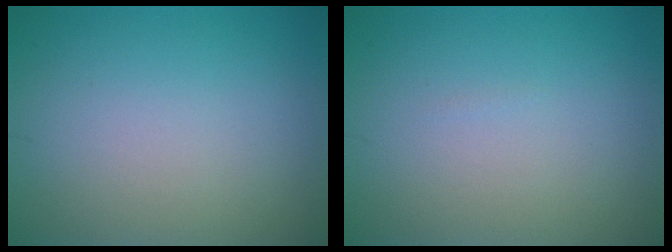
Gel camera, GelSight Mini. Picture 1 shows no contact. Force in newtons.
{"total": 0.0}